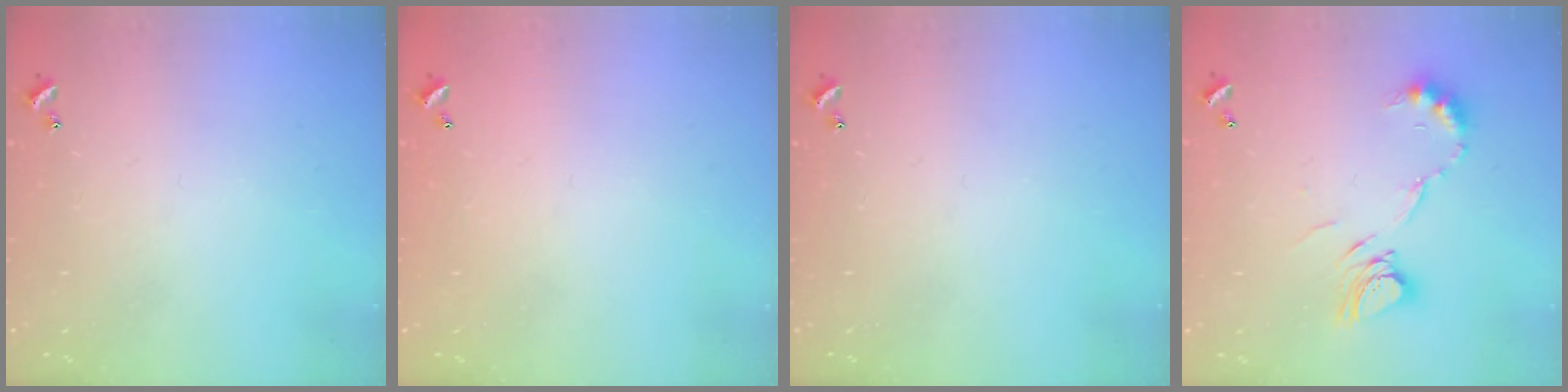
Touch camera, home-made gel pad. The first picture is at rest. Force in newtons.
{"total": 2.8, "press": 2.8, "slide": 0.1}
{"total": 0.0}
{"total": 10.3, "press": 10.3, "slide": 1.1}